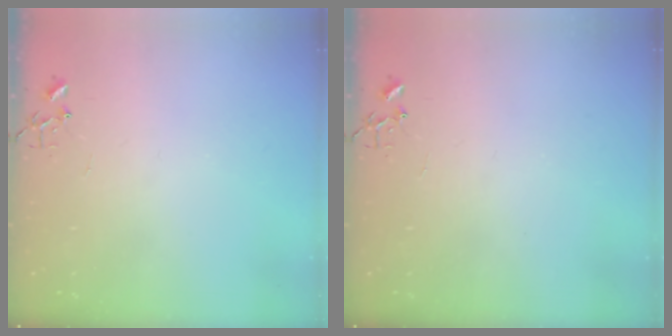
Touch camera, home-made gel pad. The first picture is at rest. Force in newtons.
{"total": 0.0}